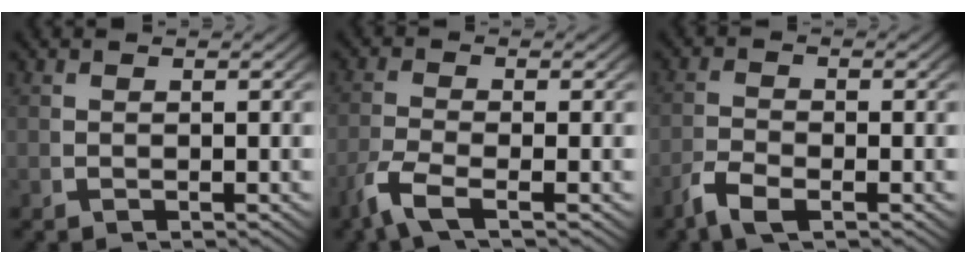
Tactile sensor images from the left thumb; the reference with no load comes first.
{"total": 3.7, "force": [-1.9, 1.1, 3.0], "torque": [-0.080, -0.013, -0.033]}
{"total": 2.7, "force": [-1.7, 1.1, 1.8], "torque": [-0.047, -0.010, -0.033]}